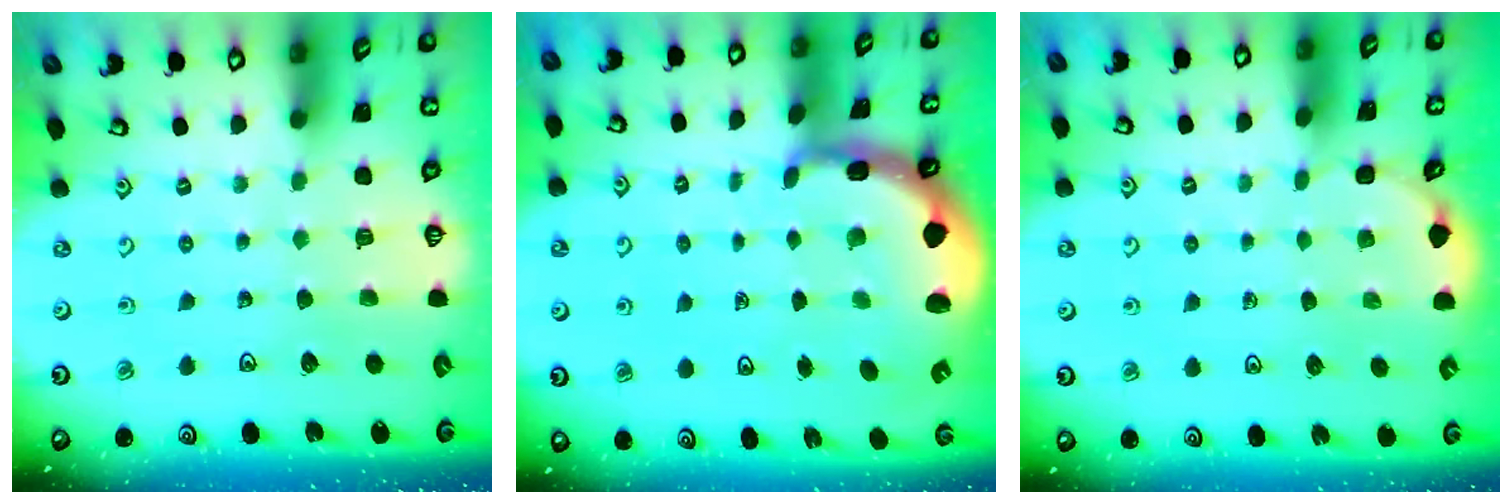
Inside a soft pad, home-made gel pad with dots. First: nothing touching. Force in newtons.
{"total": 3.6, "press": 3.5, "slide": 1.1}
{"total": 0.9, "press": 0.9, "slide": 0.1}